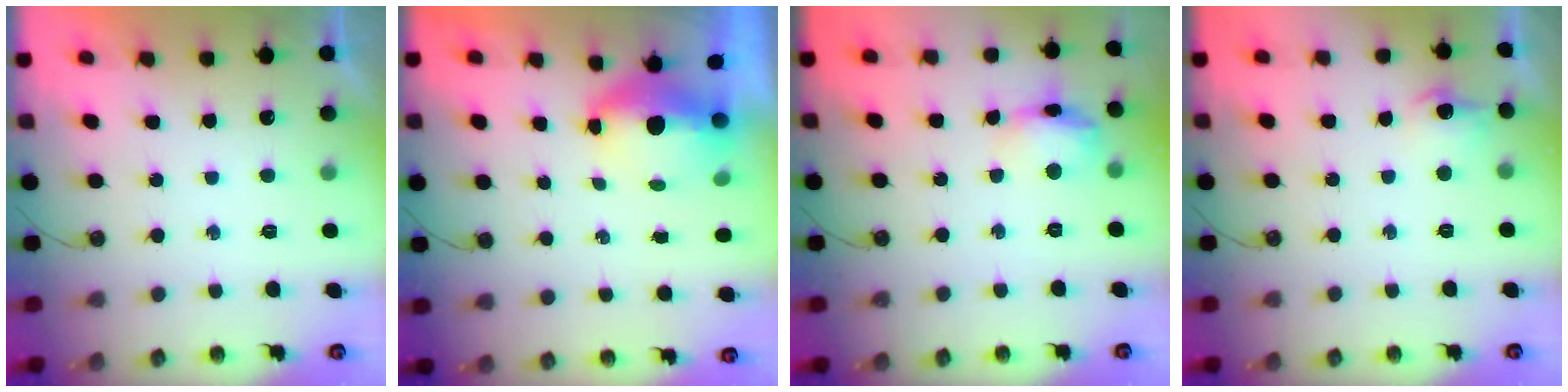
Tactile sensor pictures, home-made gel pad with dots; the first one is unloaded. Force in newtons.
{"total": 6.2, "press": 6.1, "slide": 0.8}
{"total": 11.9, "press": 11.9, "slide": 1.0}
{"total": 7.4, "press": 7.4, "slide": 0.7}